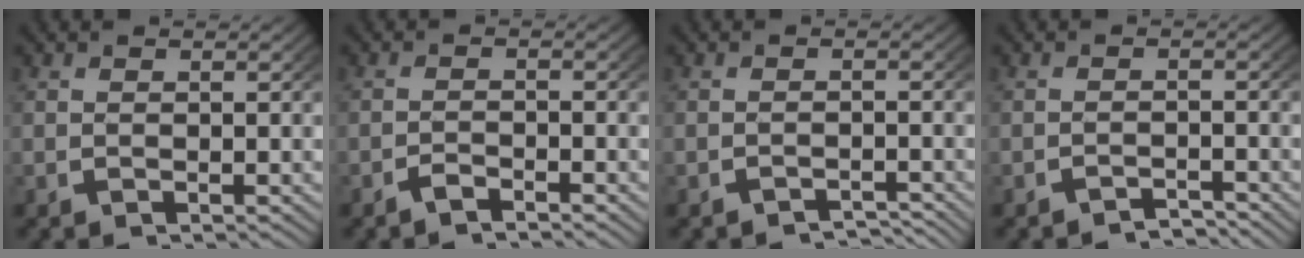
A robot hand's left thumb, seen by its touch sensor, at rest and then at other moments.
{"total": 1.4, "force": [-1.4, 0.3, 0.4], "torque": [-0.006, -0.001, -0.029]}
{"total": 2.4, "force": [-2.3, 0.5, 0.6], "torque": [-0.009, -0.008, -0.032]}
{"total": 2.1, "force": [-2.0, 0.3, 0.5], "torque": [-0.006, -0.006, -0.031]}